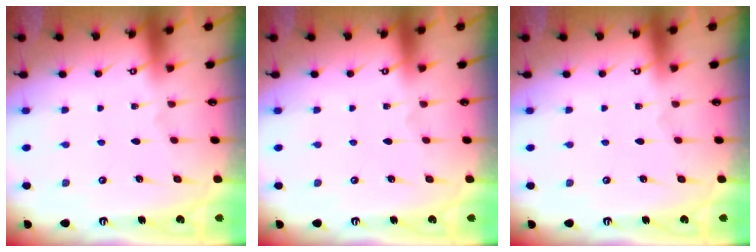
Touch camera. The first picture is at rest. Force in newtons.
{"total": 0.0}
{"total": 0.0}